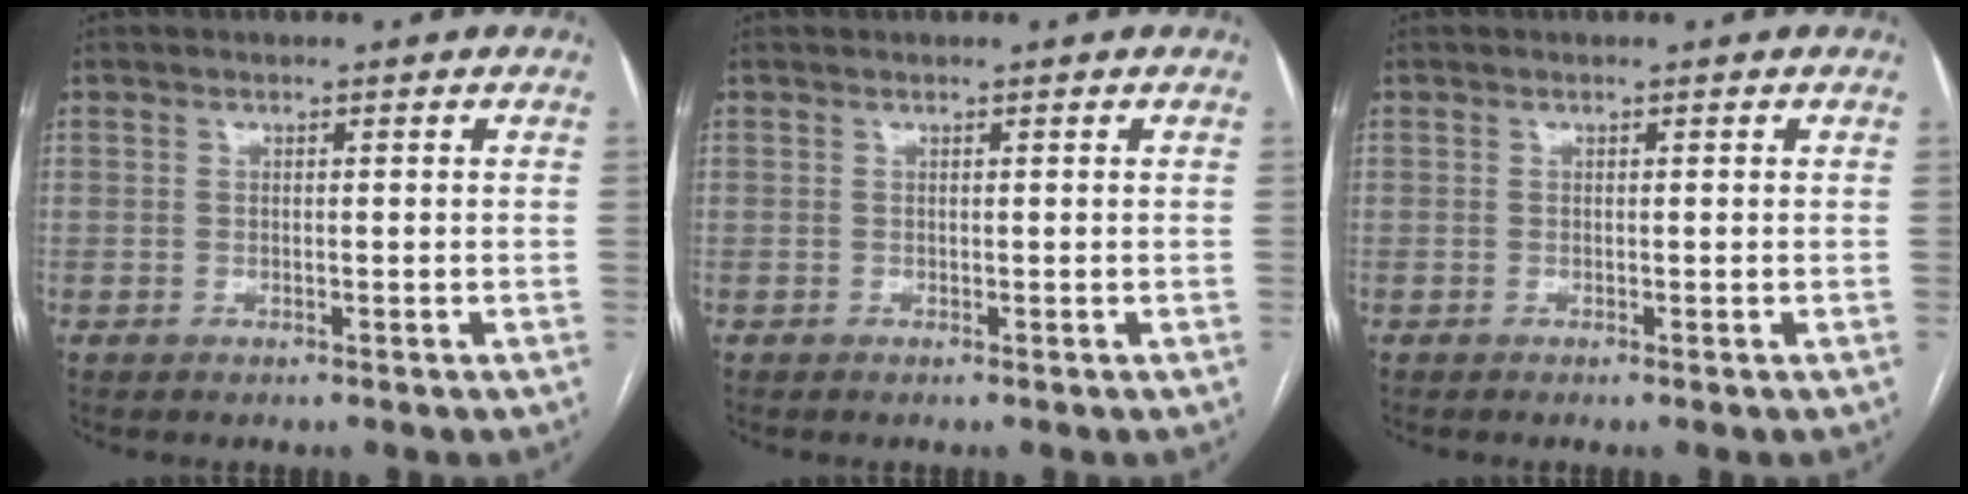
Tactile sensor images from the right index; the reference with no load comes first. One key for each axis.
{"total": 0.0}
{"total": 0.0}